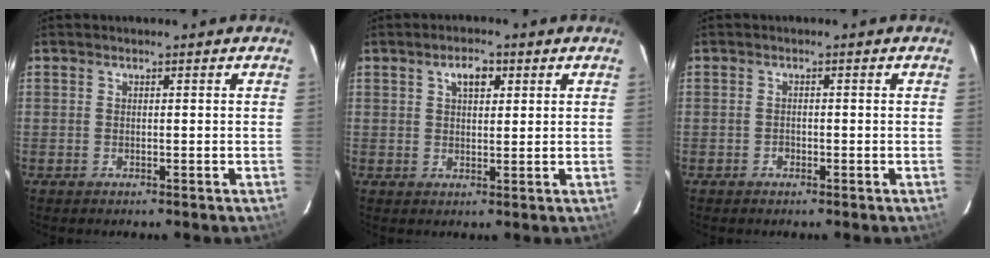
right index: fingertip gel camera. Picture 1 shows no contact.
{"total": 3.8, "force": [1.7, 2.0, 2.7], "torque": [-0.044, 0.011, 0.029]}
{"total": 1.0, "force": [-0.6, 0.7, 0.2], "torque": [-0.005, 0.001, -0.009]}